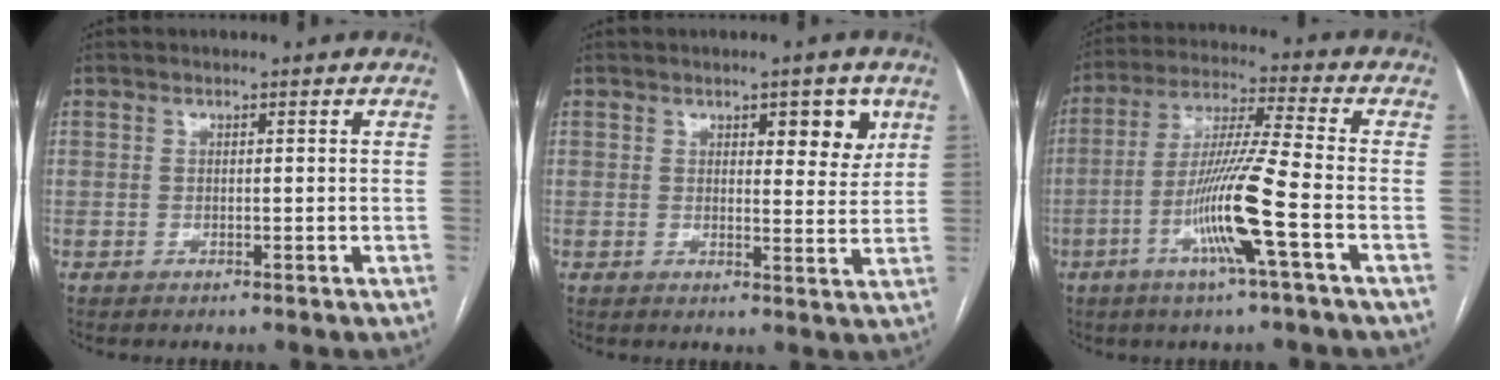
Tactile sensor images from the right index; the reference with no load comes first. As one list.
[{"total": 5.4, "force": [2.7, 2.1, 4.2], "torque": [-0.047, -0.004, 0.031]}, {"total": 12.4, "force": [-4.6, -1.2, 11.5], "torque": [-0.226, -0.007, -0.092]}]